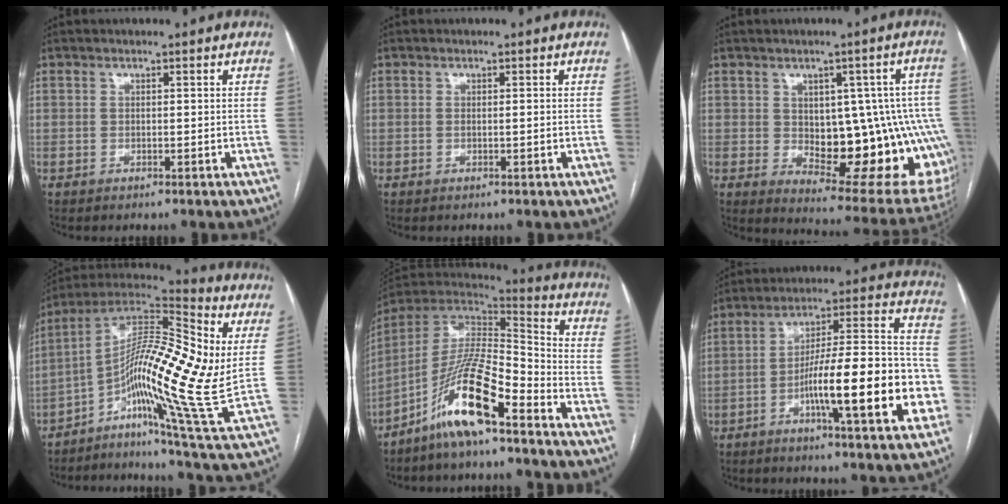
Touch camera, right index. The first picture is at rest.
{"total": 0.5, "force": [0.0, 0.0, 0.5], "torque": [-0.012, 0.002, 0.003]}
{"total": 19.3, "force": [-1.7, 8.7, 17.2], "torque": [-0.153, 0.019, 0.009]}
{"total": 20.1, "force": [0.4, 2.2, 20.0], "torque": [-0.367, 0.026, -0.012]}
{"total": 14.9, "force": [-9.5, 2.2, 11.2], "torque": [-0.219, 0.003, -0.173]}
{"total": 20.8, "force": [-6.3, 2.7, 19.6], "torque": [-0.264, 0.018, -0.089]}